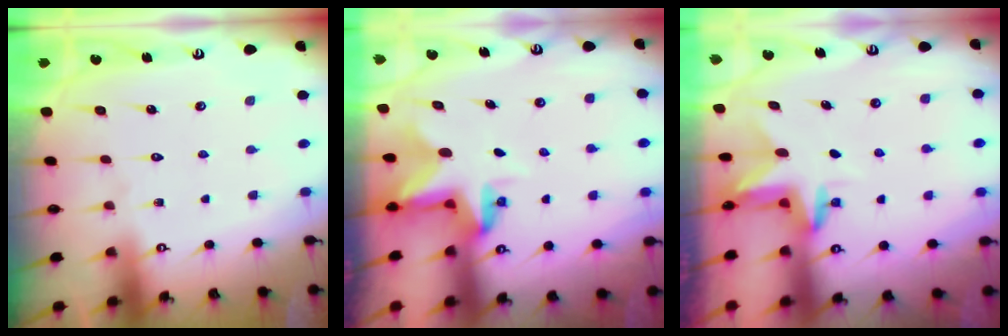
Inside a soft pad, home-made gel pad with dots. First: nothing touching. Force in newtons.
{"total": 4.0, "press": 4.0, "slide": 0.0}
{"total": 3.1, "press": 3.1, "slide": 0.3}